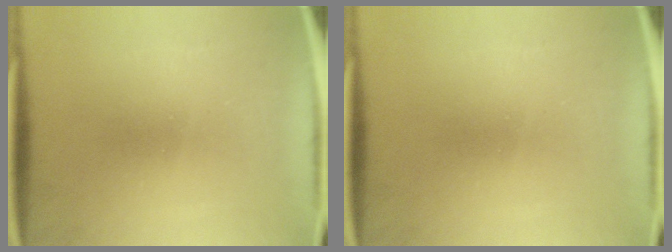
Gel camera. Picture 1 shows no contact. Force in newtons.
{"total": 0.0}